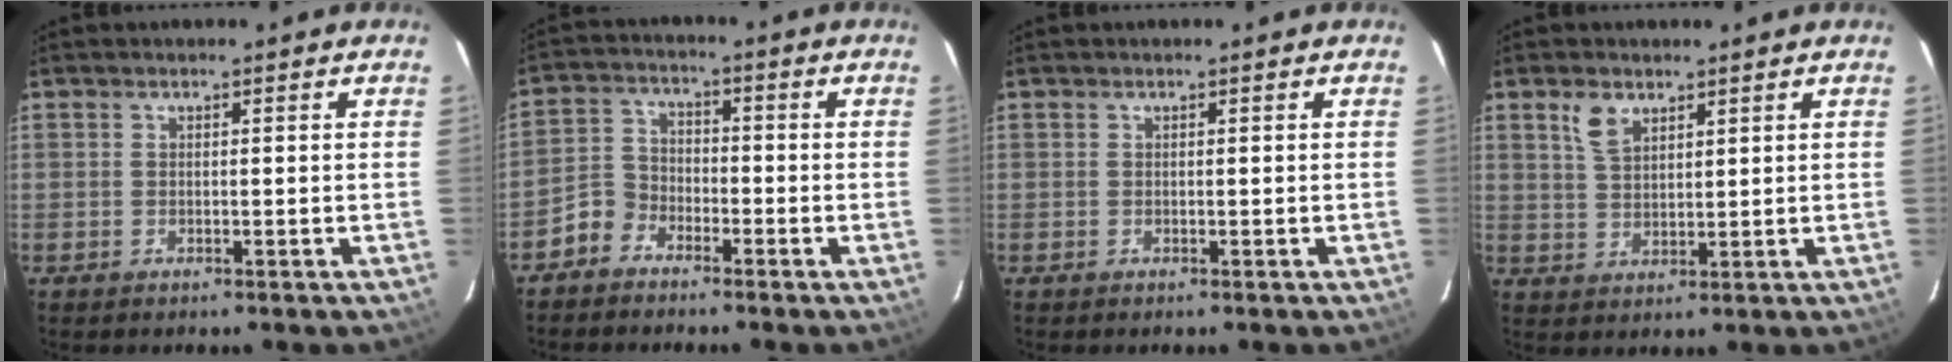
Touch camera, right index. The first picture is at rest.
{"total": 5.1, "force": [-3.7, 3.4, 0.8], "torque": [-0.017, 0.023, -0.080]}
{"total": 0.0}
{"total": 4.6, "force": [2.8, 2.6, 2.6], "torque": [-0.050, 0.008, 0.057]}